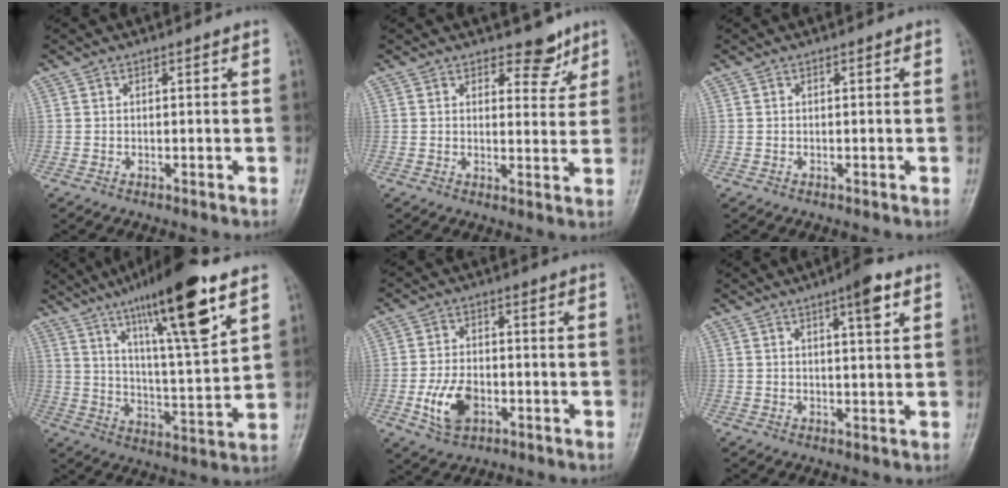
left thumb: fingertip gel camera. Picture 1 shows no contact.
{"total": 4.9, "force": [3.7, 2.7, 1.8], "torque": [0.008, -0.024, 0.049]}
{"total": 0.0}
{"total": 19.8, "force": [11.6, 3.1, 15.8], "torque": [-0.242, -0.048, 0.195]}
{"total": 7.7, "force": [-2.5, 4.9, 5.4], "torque": [-0.097, 0.007, -0.043]}
{"total": 5.5, "force": [2.8, 1.2, 4.5], "torque": [-0.061, -0.010, 0.039]}